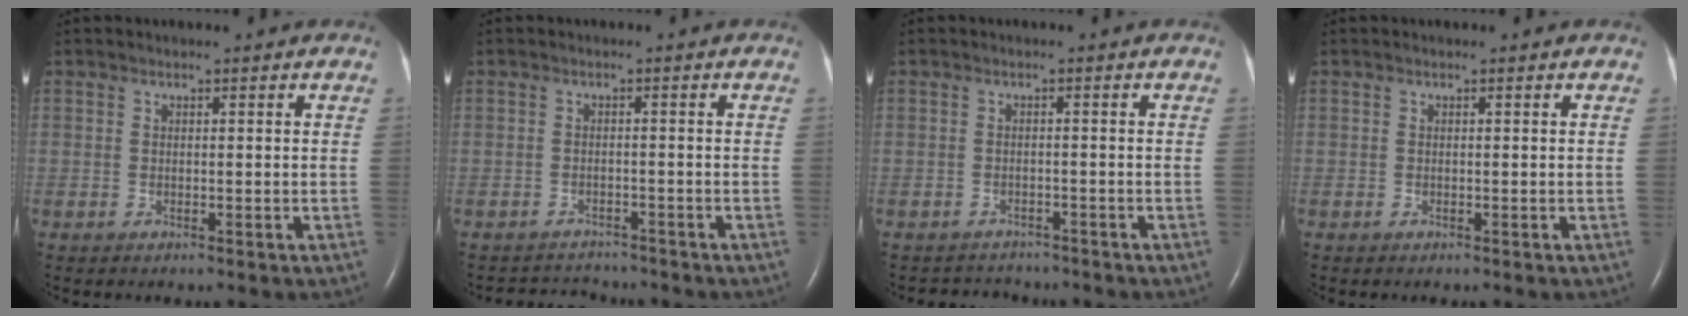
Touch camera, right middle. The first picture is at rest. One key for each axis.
{"total": 4.3, "fx": -4.2, "fy": 0.8, "fz": -0.3, "tx": 0.003, "ty": 0.001, "tz": -0.064}
{"total": 3.9, "fx": -3.7, "fy": 1.1, "fz": -0.2, "tx": 0.001, "ty": 0.002, "tz": -0.054}
{"total": 0.0}